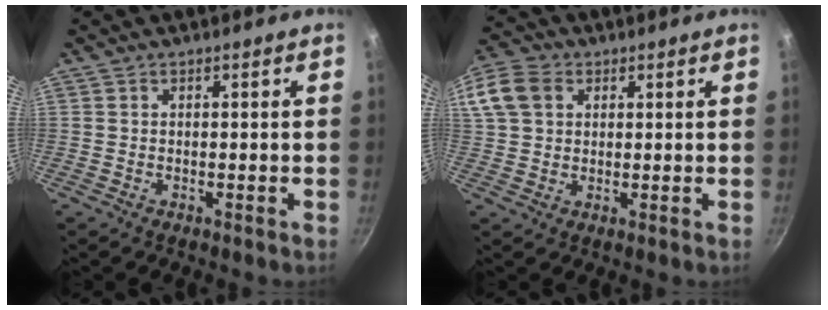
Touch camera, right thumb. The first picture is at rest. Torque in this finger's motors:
{"motor_torque": [-0.03, 0.92, 0.27, -0.19, 0.07]}